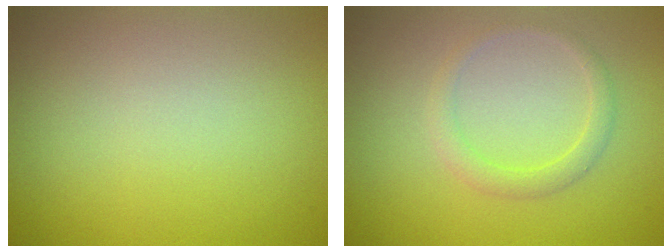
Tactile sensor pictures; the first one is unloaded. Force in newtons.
{"total": 1.7, "press": 1.7, "slide": 0.1}